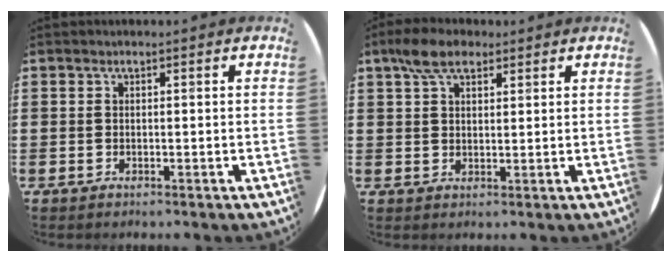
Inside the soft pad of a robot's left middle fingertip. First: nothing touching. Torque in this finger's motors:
{"motor_torque": [1.10, -1.02, 0.15, 0.14]}